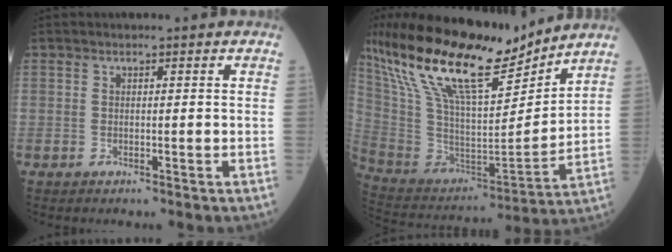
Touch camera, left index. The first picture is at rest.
{"total": 23.5, "force": [17.8, 5.0, 14.5], "torque": [-0.278, 0.001, 0.325]}